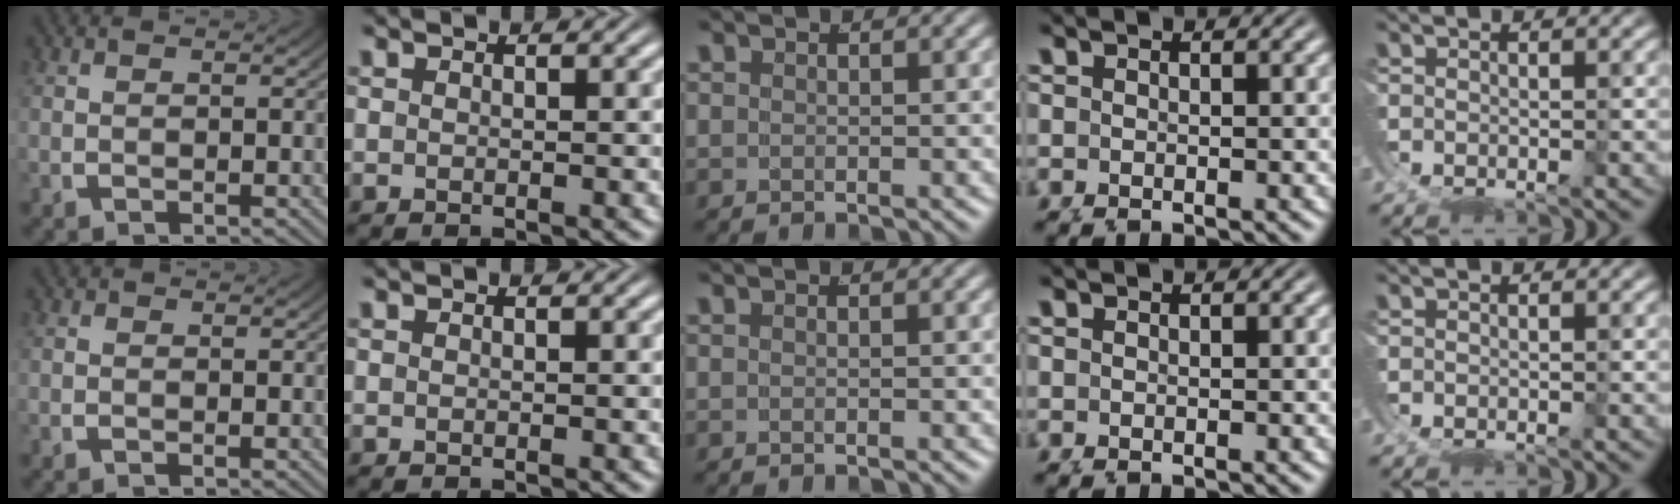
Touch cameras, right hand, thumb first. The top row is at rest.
{"thumb": {"total": 0.6, "force": [-0.3, -0.2, -0.4], "torque": [0.005, -0.002, -0.004]}, "middle": {"total": 0.7, "force": [-0.1, -0.7, 0.0], "torque": [-0.001, 0.004, -0.003]}}